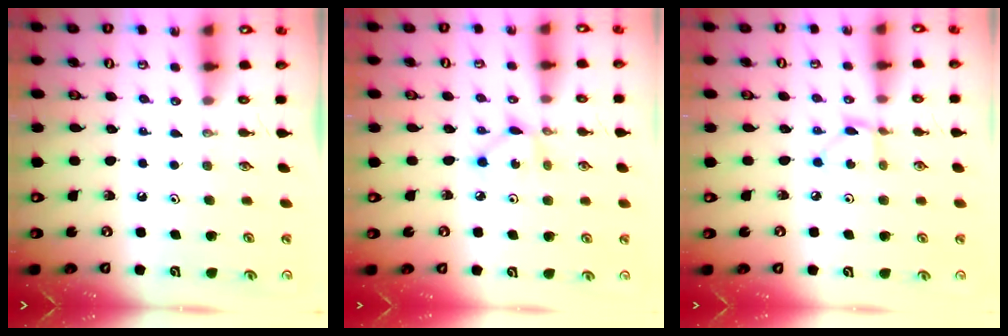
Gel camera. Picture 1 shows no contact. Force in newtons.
{"total": 2.6, "press": 2.6, "slide": 0.1}
{"total": 2.0, "press": 2.0, "slide": 0.1}